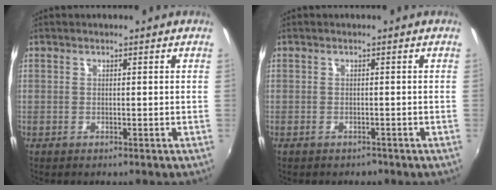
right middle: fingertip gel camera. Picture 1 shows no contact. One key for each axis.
{"total": 1.4, "fx": -1.1, "fy": 0.8, "fz": 0.4, "tx": -0.011, "ty": -0.002, "tz": -0.013}